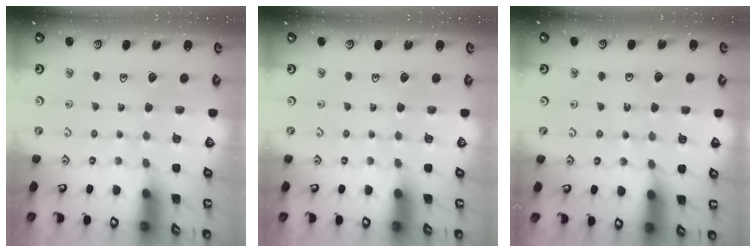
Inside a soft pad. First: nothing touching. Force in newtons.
{"total": 0.0}
{"total": 4.5, "press": 4.0, "slide": 2.1}